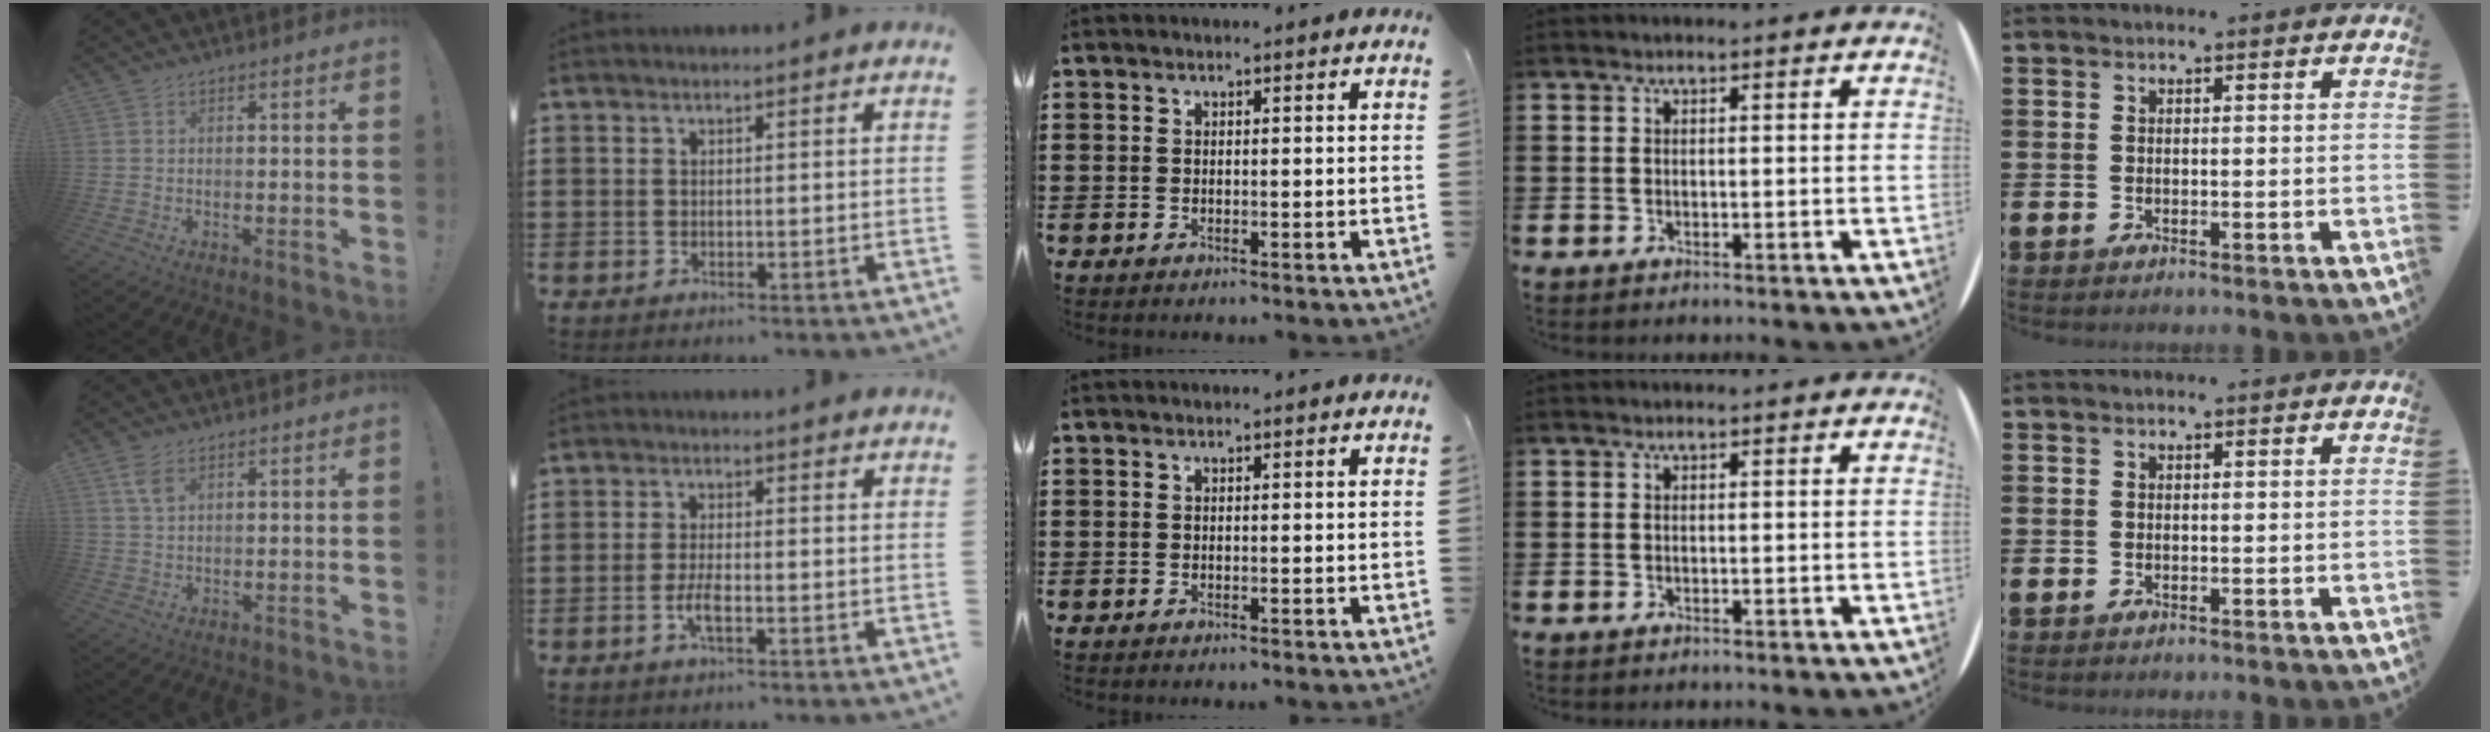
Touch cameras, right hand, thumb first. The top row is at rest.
{"thumb": {"total": 4.3, "force": [2.2, 2.1, 3.1], "torque": [-0.055, -0.004, 0.040]}, "index": {"total": 3.0, "force": [-1.2, 0.7, 2.7], "torque": [-0.060, -0.005, -0.026]}}